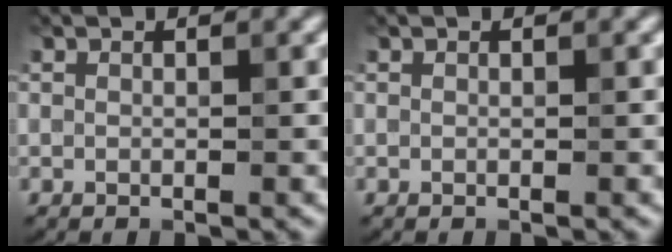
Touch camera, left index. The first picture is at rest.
{"total": 0.0}